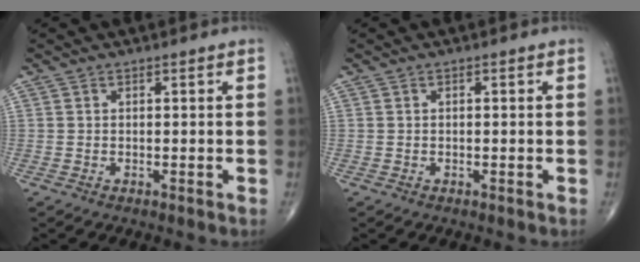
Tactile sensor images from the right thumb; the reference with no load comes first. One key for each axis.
{"total": 0.0}